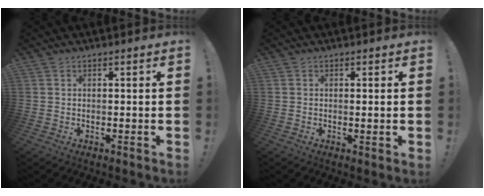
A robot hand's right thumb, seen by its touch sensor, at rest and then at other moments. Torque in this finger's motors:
{"motor_torque": [0.04, 0.07, -0.39, 0.01, 0.00]}